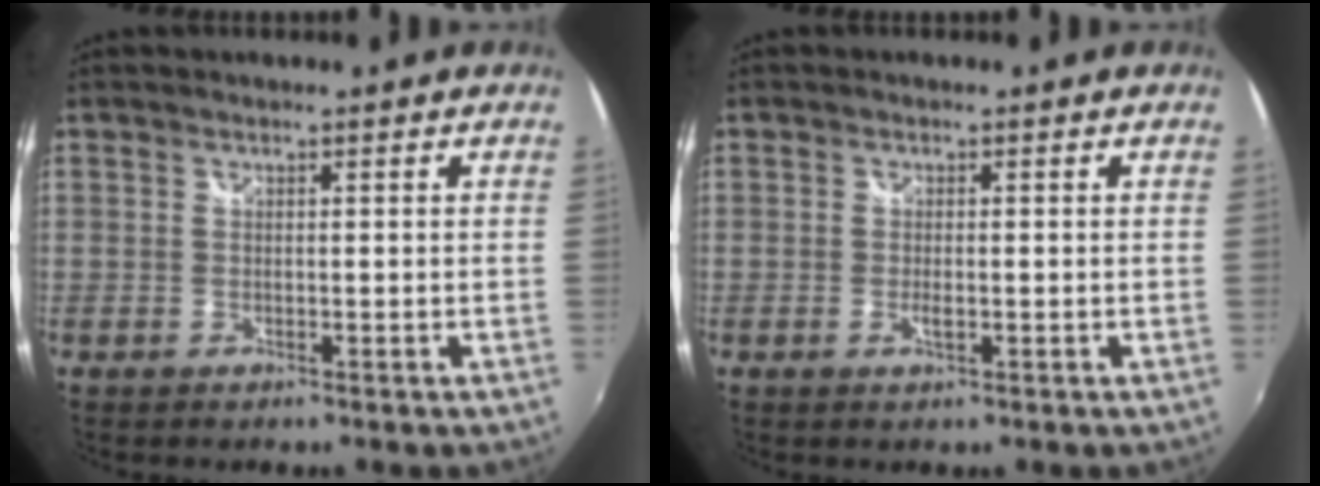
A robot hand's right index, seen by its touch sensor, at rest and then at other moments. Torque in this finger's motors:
{"motor_torque": [0.03, 0.00, 0.06, 0.01]}